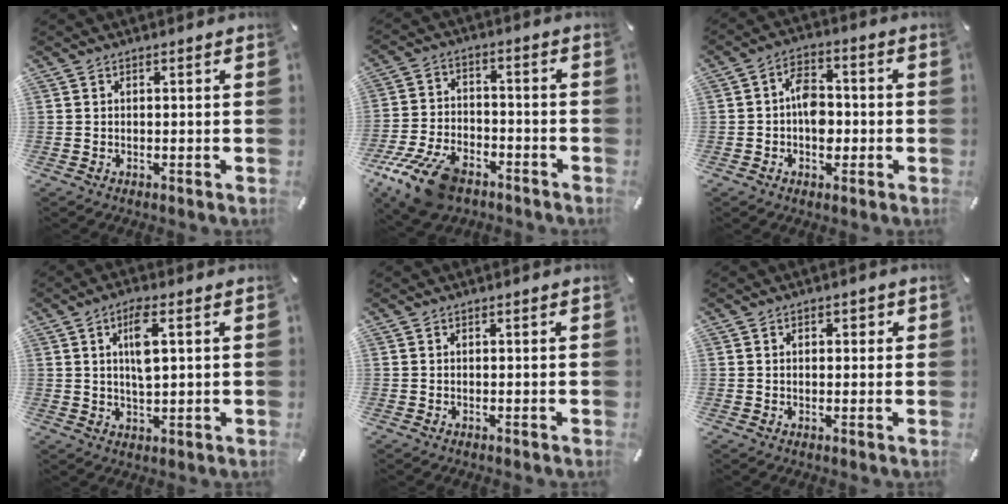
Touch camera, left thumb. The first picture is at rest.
{"total": 14.1, "force": [-9.2, 7.1, 8.0], "torque": [-0.151, 0.050, -0.162]}
{"total": 7.3, "force": [-1.2, 5.2, 5.0], "torque": [-0.078, 0.010, -0.021]}
{"total": 7.1, "force": [2.0, 2.5, 6.3], "torque": [-0.120, -0.003, 0.027]}
{"total": 0.0}
{"total": 1.9, "force": [0.2, 1.3, 1.3], "torque": [-0.012, 0.000, -0.004]}